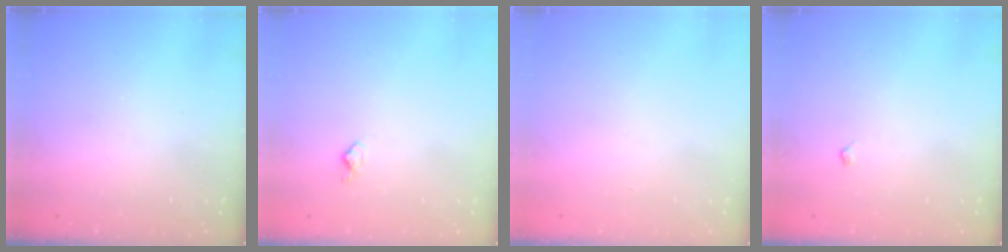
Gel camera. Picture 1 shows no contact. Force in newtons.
{"total": 3.6, "press": 3.5, "slide": 0.4}
{"total": 0.0}
{"total": 3.0, "press": 3.0, "slide": 0.5}